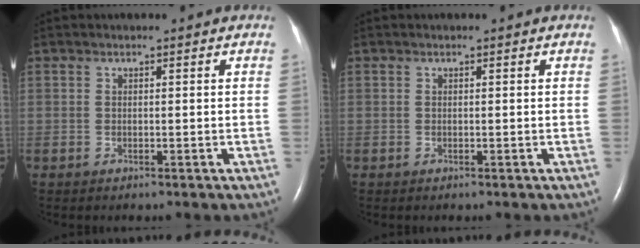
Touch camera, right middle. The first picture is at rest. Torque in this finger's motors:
{"motor_torque": [0.00, 0.00, -0.01, 0.00]}